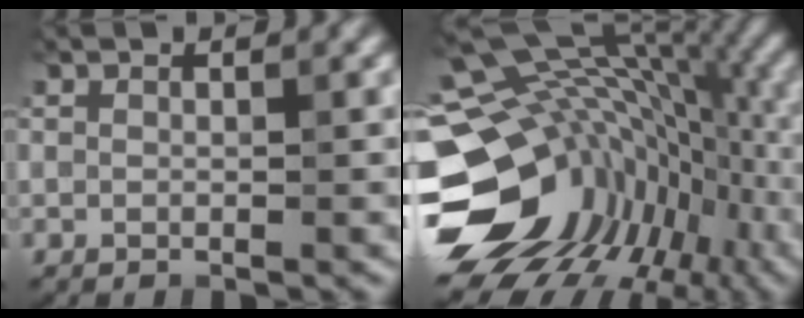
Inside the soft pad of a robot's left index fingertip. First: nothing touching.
{"total": 15.4, "force": [-4.8, 11.6, 8.9], "torque": [-0.183, -0.023, 0.002]}